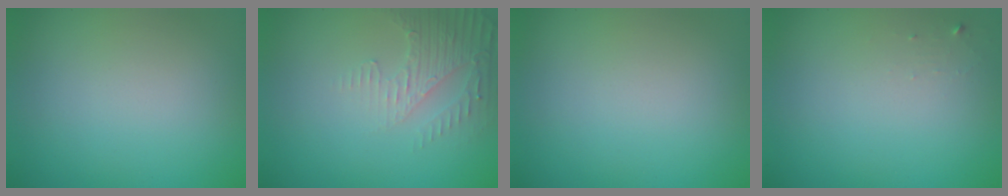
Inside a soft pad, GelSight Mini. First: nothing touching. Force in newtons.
{"total": 3.0, "press": 2.9, "slide": 0.8}
{"total": 0.0}
{"total": 0.6, "press": 0.6, "slide": 0.1}